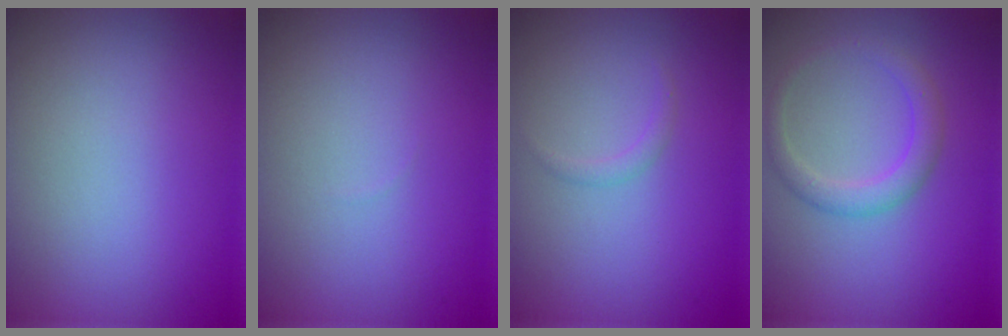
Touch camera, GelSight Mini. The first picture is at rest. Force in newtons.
{"total": 0.0}
{"total": 0.7, "press": 0.7, "slide": 0.0}
{"total": 2.5, "press": 2.5, "slide": 0.0}